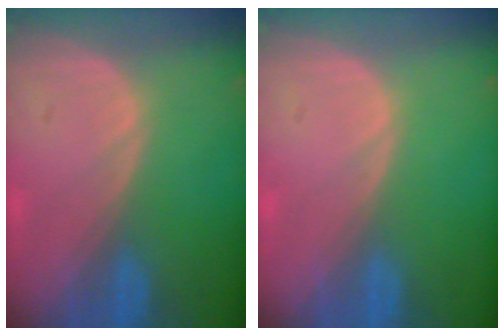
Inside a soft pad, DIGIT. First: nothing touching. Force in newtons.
{"total": 0.0}